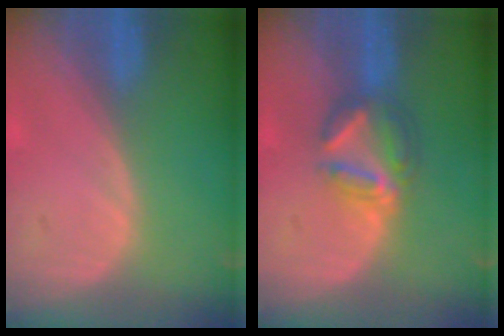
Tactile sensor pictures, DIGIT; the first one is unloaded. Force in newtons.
{"total": 6.2, "press": 5.5, "slide": 2.8}